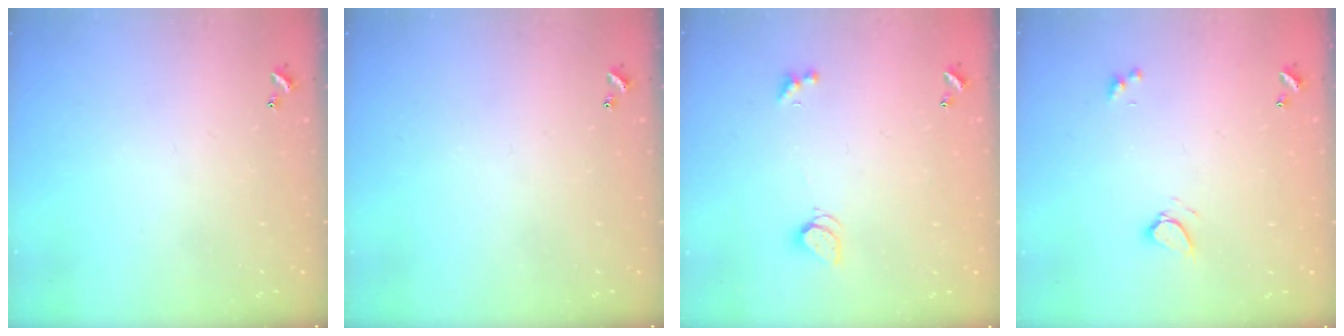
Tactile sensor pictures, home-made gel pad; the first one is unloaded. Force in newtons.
{"total": 0.0}
{"total": 2.0, "press": 2.0, "slide": 0.5}
{"total": 2.6, "press": 2.6, "slide": 0.4}